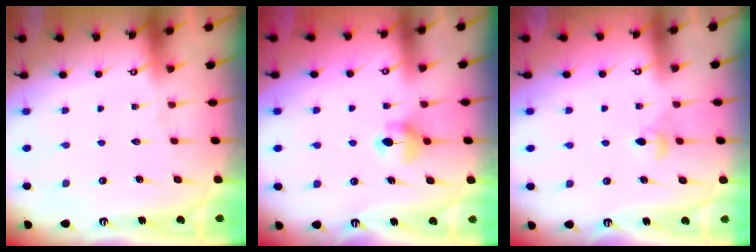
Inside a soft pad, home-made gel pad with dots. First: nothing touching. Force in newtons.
{"total": 5.9, "press": 5.9, "slide": 0.8}
{"total": 4.4, "press": 4.3, "slide": 0.8}